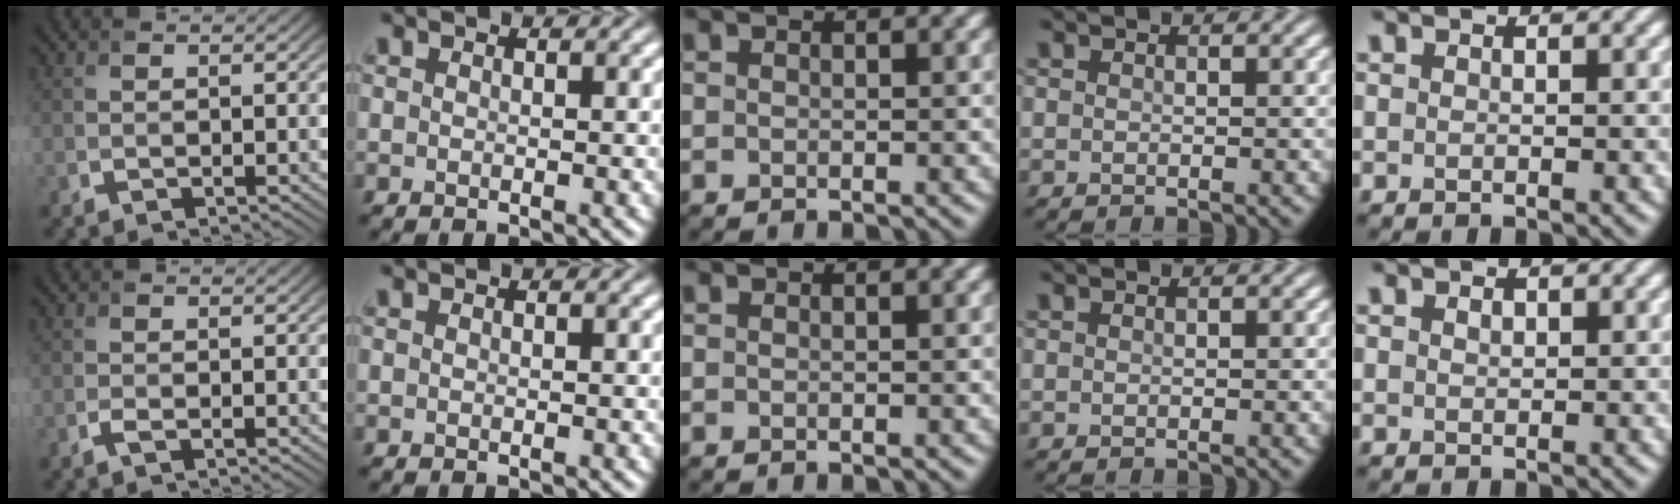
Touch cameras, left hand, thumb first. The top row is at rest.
{"thumb": {"total": 0.8, "force": [-0.4, 0.2, 0.7], "torque": [-0.018, 0.000, -0.009]}, "little": {"total": 0.5, "force": [0.3, 0.3, 0.2], "torque": [-0.006, 0.000, 0.006]}}